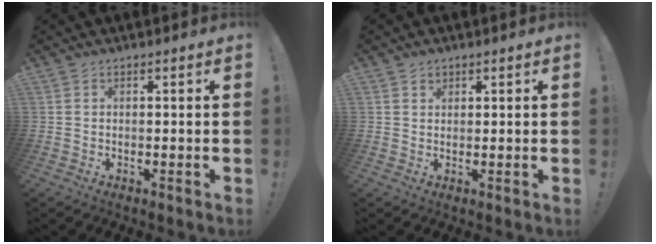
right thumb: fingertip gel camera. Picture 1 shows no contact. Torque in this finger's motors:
{"motor_torque": [0.19, 0.28, 0.02, -0.05, 0.00]}